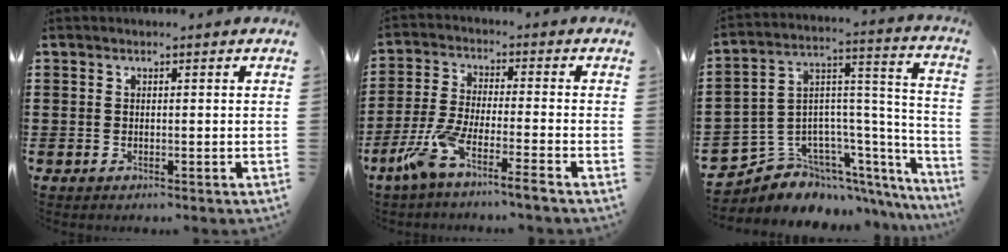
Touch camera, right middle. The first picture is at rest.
{"total": 6.8, "force": [-5.4, -0.1, 4.1], "torque": [-0.115, -0.022, -0.112]}
{"total": 6.2, "force": [-4.5, 4.3, 0.2], "torque": [-0.025, -0.016, -0.081]}